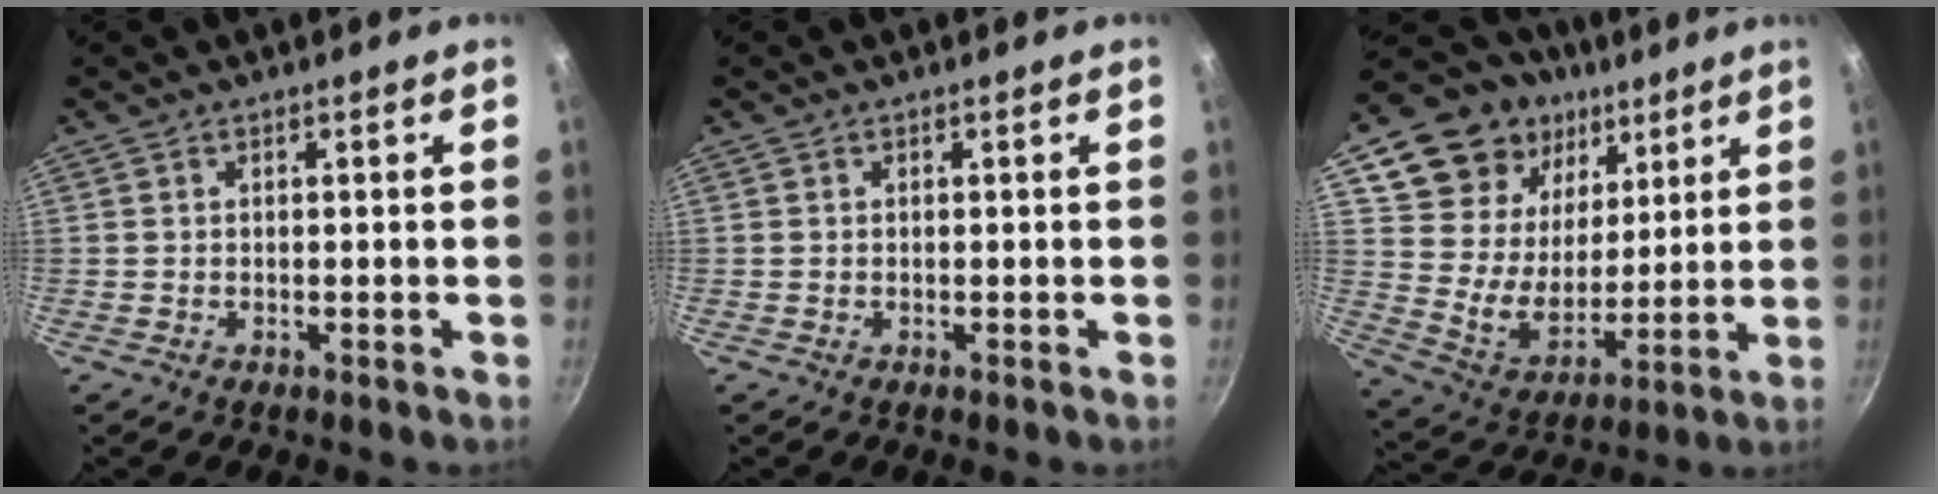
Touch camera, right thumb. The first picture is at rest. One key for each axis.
{"total": 0.0}
{"total": 21.9, "fx": 10.7, "fy": 16.1, "fz": 10.2, "tx": -0.157, "ty": -0.045, "tz": 0.199}